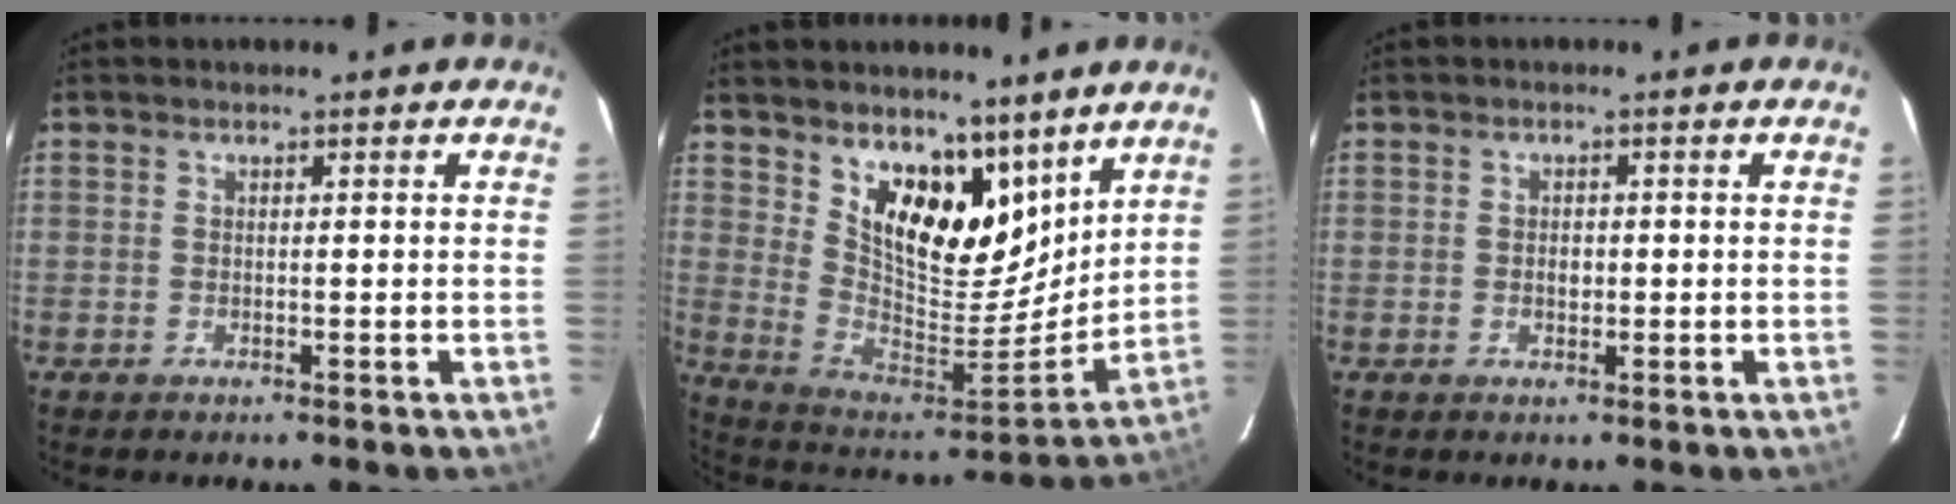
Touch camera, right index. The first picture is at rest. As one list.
[{"total": 17.4, "force": [11.5, 8.6, 9.8], "torque": [-0.173, -0.025, 0.210]}, {"total": 1.5, "force": [-0.2, 1.2, 0.9], "torque": [-0.016, 0.002, -0.003]}]